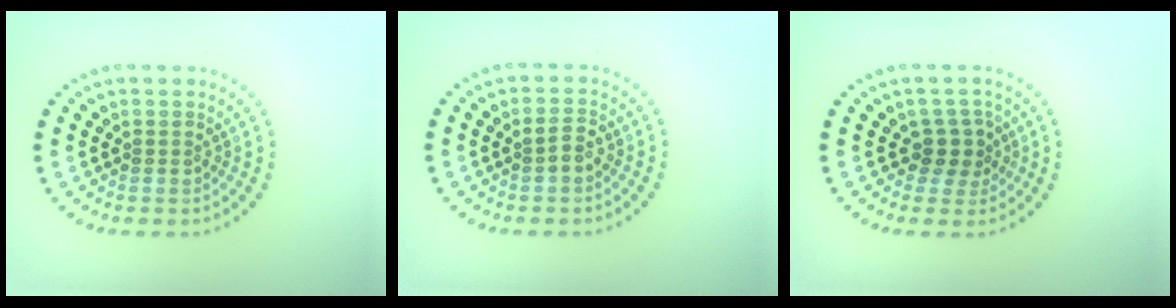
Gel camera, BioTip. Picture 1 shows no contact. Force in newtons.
{"total": 1.6, "press": 1.5, "slide": 0.7}
{"total": 2.3, "press": 1.8, "slide": 1.3}